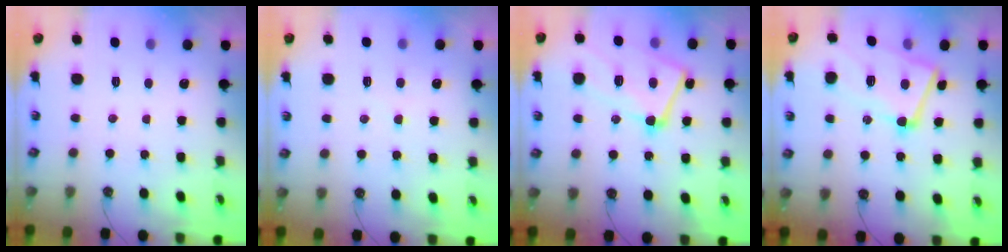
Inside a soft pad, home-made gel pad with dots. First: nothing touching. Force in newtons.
{"total": 5.4, "press": 5.4, "slide": 0.5}
{"total": 10.4, "press": 10.3, "slide": 1.3}
{"total": 7.5, "press": 7.5, "slide": 0.8}